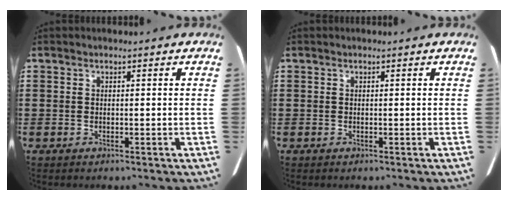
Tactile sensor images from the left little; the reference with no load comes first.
{"total": 0.0}